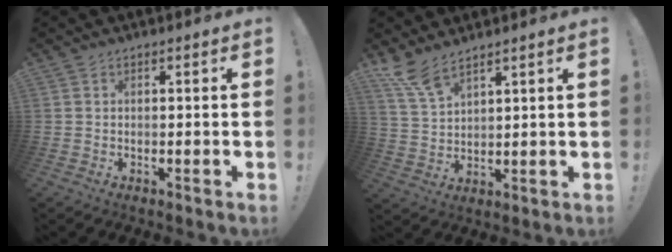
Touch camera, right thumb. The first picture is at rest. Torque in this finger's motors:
{"motor_torque": [0.22, 1.56, 0.85, 0.53, 0.00]}